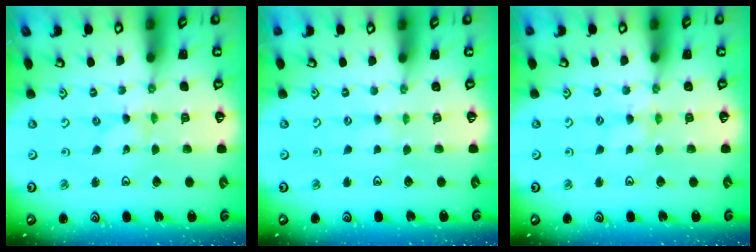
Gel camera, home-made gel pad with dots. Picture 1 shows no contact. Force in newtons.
{"total": 0.7, "press": 0.6, "slide": 0.1}
{"total": 2.1, "press": 2.1, "slide": 0.4}